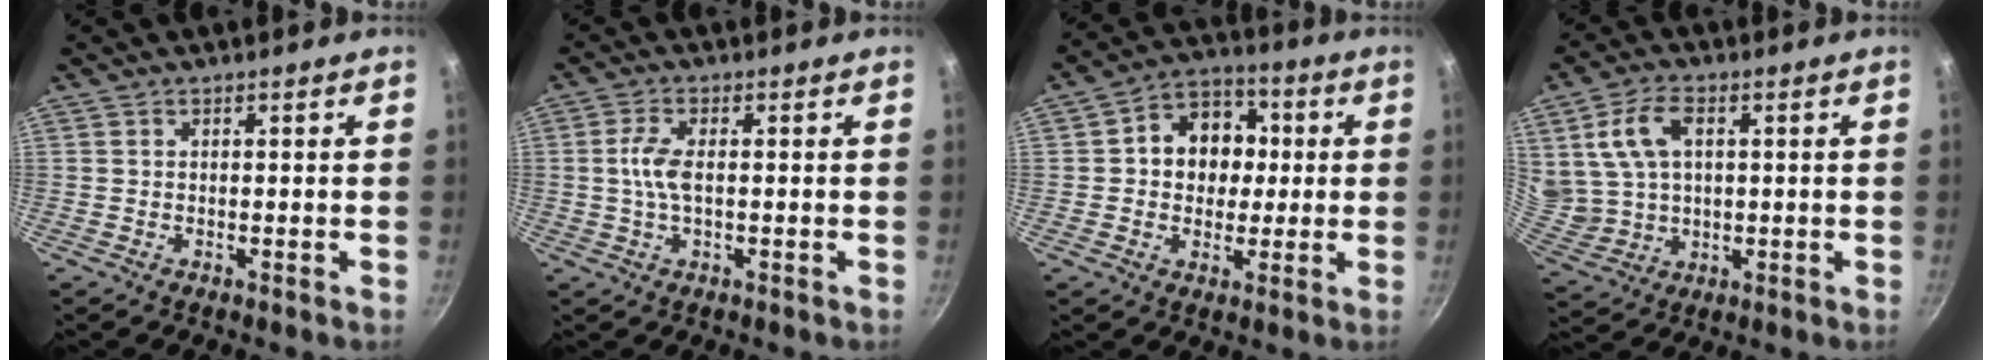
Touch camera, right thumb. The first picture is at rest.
{"total": 4.7, "force": [0.0, 1.9, 4.2], "torque": [-0.098, 0.006, -0.004]}
{"total": 11.4, "force": [1.2, 9.4, 6.4], "torque": [-0.049, 0.016, 0.004]}
{"total": 11.3, "force": [3.0, 7.8, 7.6], "torque": [-0.132, -0.009, 0.070]}